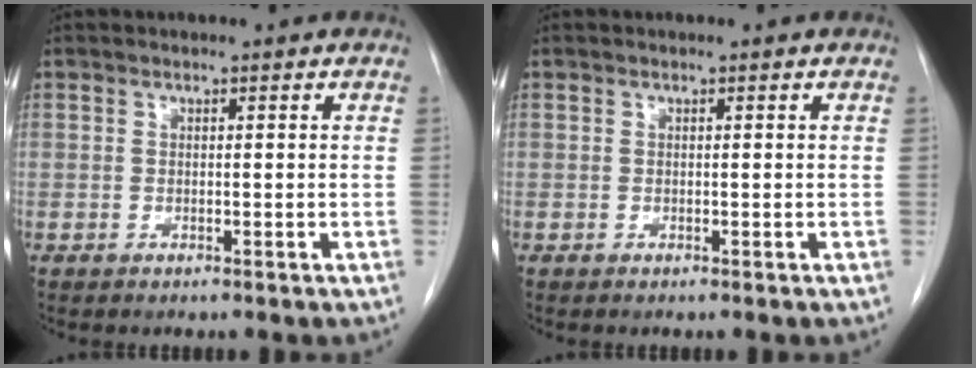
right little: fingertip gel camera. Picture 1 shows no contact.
{"total": 0.0}